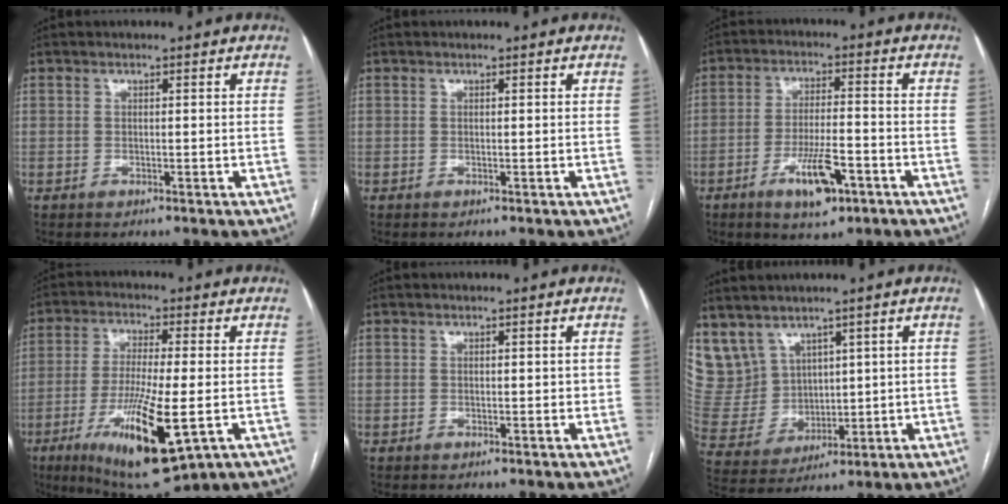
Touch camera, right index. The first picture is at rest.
{"total": 0.0}
{"total": 8.2, "force": [-4.1, 2.3, 6.7], "torque": [-0.122, -0.004, -0.062]}
{"total": 15.7, "force": [-5.1, 2.7, 14.6], "torque": [-0.271, -0.038, -0.079]}
{"total": 0.8, "force": [0.2, 0.5, 0.5], "torque": [-0.003, 0.001, 0.001]}
{"total": 10.6, "force": [6.8, 7.8, 2.3], "torque": [-0.075, 0.033, 0.167]}